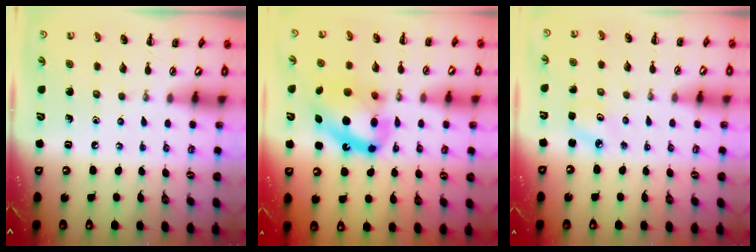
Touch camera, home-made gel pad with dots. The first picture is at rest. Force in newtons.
{"total": 14.8, "press": 14.4, "slide": 3.6}
{"total": 3.5, "press": 3.4, "slide": 1.1}